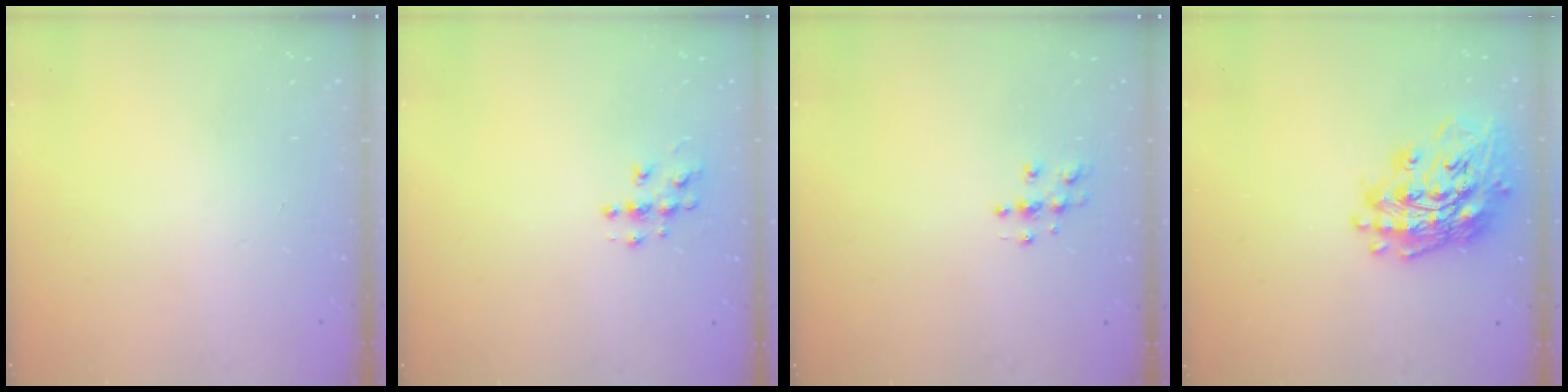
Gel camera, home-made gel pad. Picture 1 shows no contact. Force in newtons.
{"total": 6.2, "press": 6.2, "slide": 0.2}
{"total": 5.1, "press": 5.1, "slide": 0.3}
{"total": 19.7, "press": 19.5, "slide": 2.7}